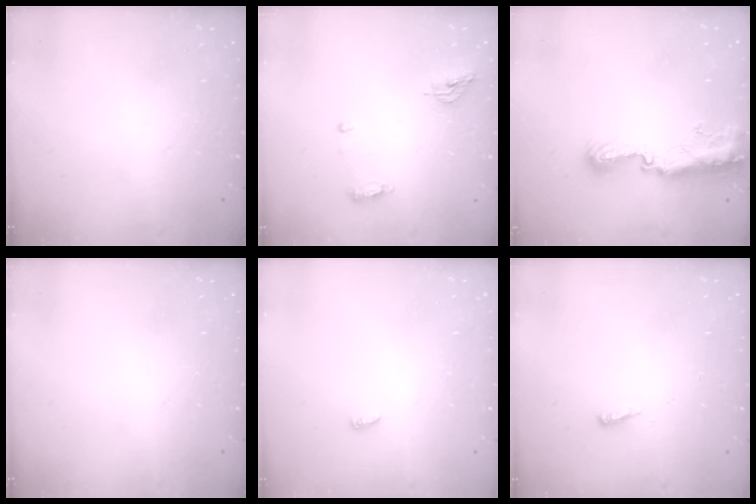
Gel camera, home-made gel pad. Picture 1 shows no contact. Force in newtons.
{"total": 6.8, "press": 6.6, "slide": 1.8}
{"total": 12.7, "press": 11.4, "slide": 5.6}
{"total": 0.0}
{"total": 4.3, "press": 4.3, "slide": 0.4}
{"total": 3.5, "press": 3.4, "slide": 0.3}